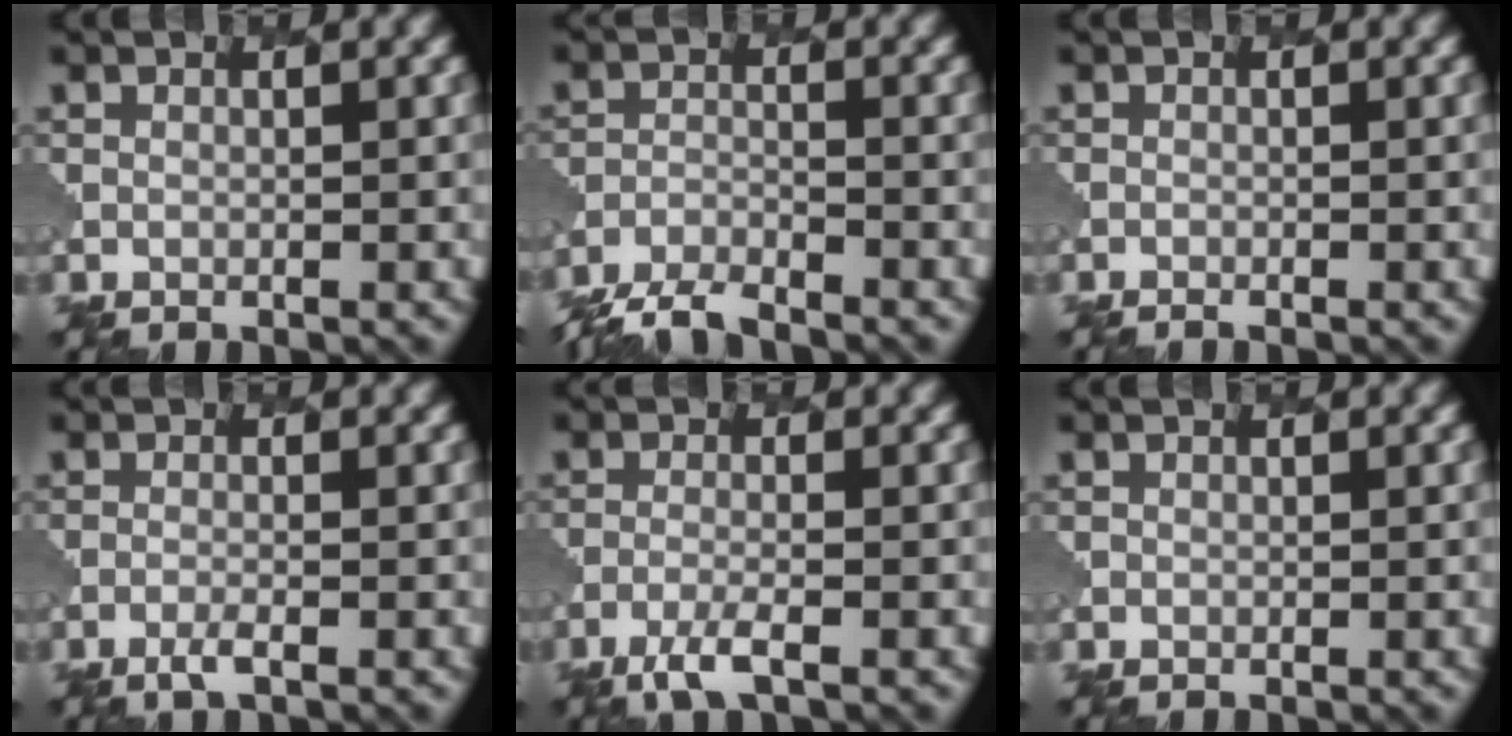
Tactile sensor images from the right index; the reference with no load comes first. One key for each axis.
{"total": 5.2, "fx": -4.9, "fy": 0.8, "fz": 1.3, "tx": -0.031, "ty": -0.014, "tz": -0.093}
{"total": 1.1, "fx": -1.0, "fy": 0.3, "fz": 0.4, "tx": 0.001, "ty": 0.006, "tz": -0.014}
{"total": 1.2, "fx": -0.9, "fy": 0.1, "fz": 0.8, "tx": -0.016, "ty": 0.003, "tz": -0.024}
{"total": 2.5, "fx": -1.8, "fy": 0.4, "fz": 1.7, "tx": -0.038, "ty": -0.001, "tz": -0.046}
{"total": 0.5, "fx": -0.3, "fy": 0.4, "fz": 0.0, "tx": 0.003, "ty": 0.001, "tz": 0.002}